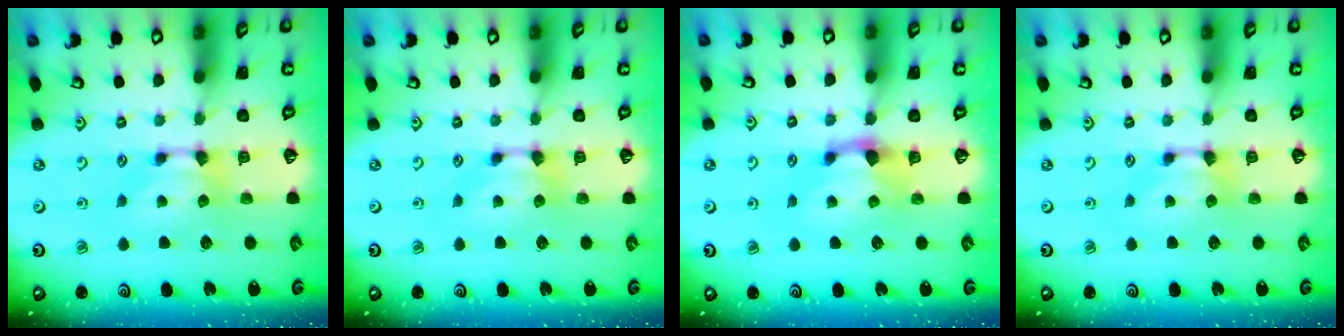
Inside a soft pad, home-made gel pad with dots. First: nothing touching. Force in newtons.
{"total": 0.0}
{"total": 1.6, "press": 0.6, "slide": 1.5}
{"total": 0.0}